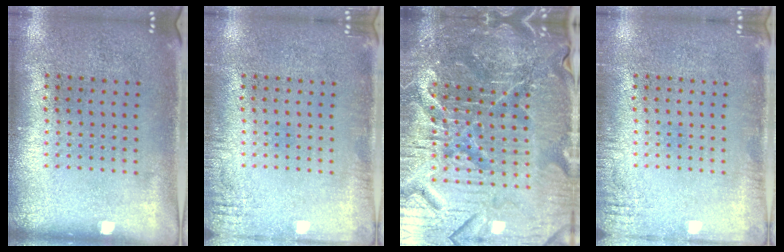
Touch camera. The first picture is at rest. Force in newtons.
{"total": 1.7, "press": 1.7, "slide": 0.2}
{"total": 7.2, "press": 6.5, "slide": 3.2}
{"total": 1.7, "press": 1.7, "slide": 0.2}